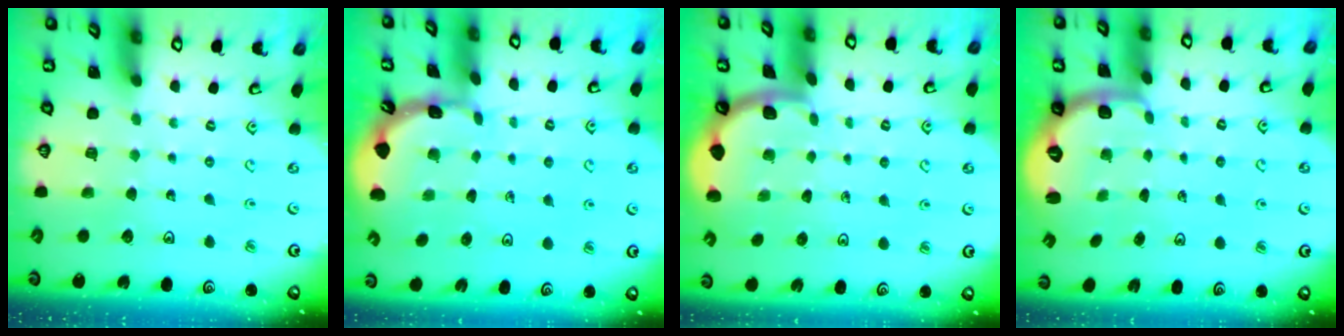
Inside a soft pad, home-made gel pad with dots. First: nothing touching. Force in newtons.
{"total": 1.6, "press": 1.6, "slide": 0.1}
{"total": 1.7, "press": 1.7, "slide": 0.1}
{"total": 2.3, "press": 1.7, "slide": 1.6}